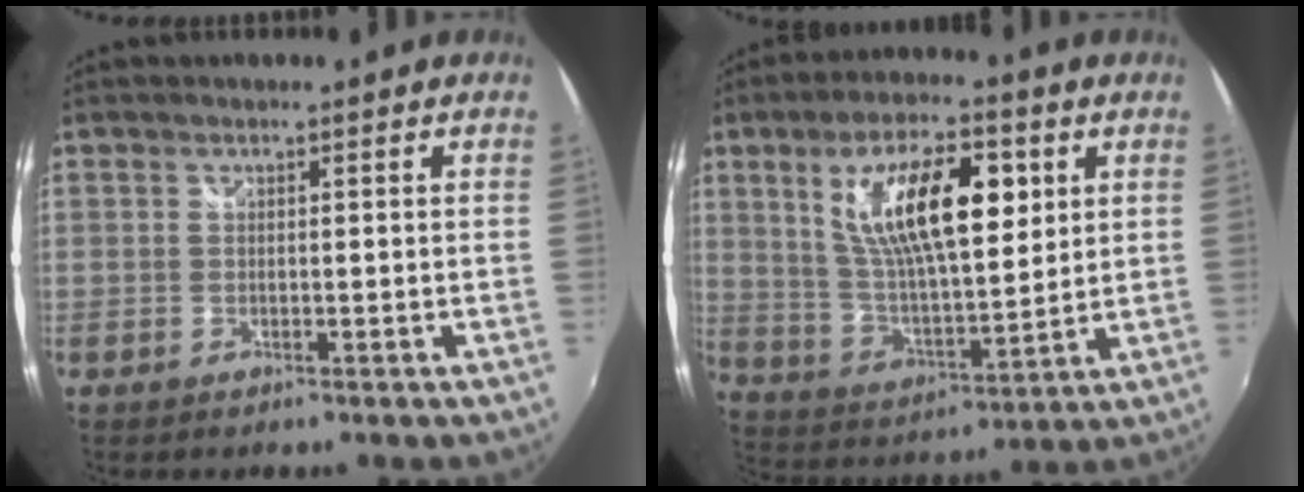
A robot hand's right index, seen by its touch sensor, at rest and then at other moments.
{"total": 17.5, "force": [6.1, 6.3, 15.1], "torque": [-0.265, 0.010, 0.115]}